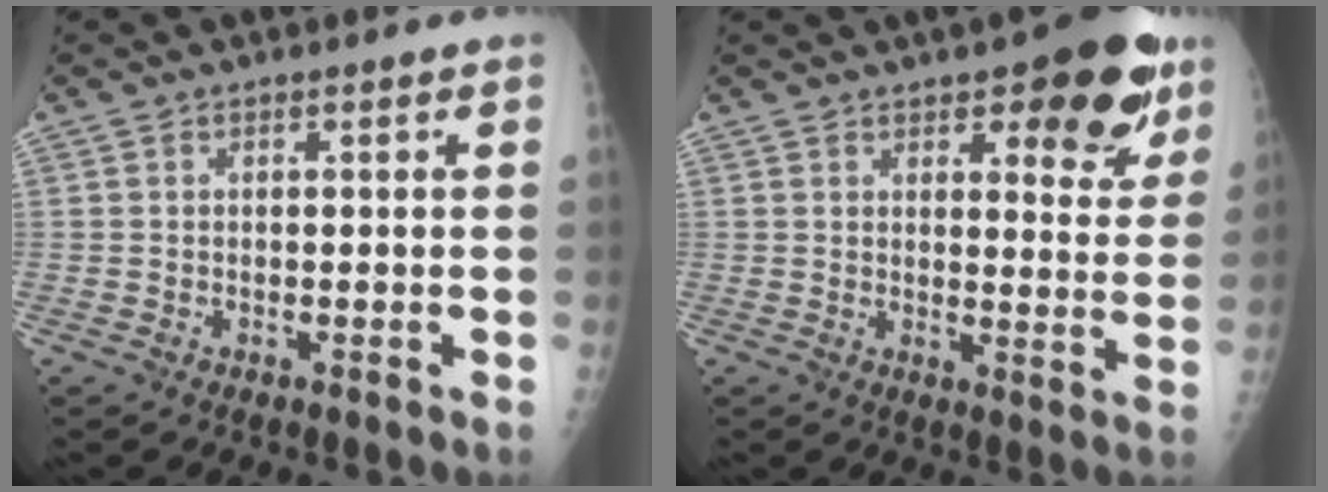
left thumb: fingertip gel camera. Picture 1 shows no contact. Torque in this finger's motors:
{"motor_torque": [0.01, 0.11, 0.01, -0.10, 0.14]}